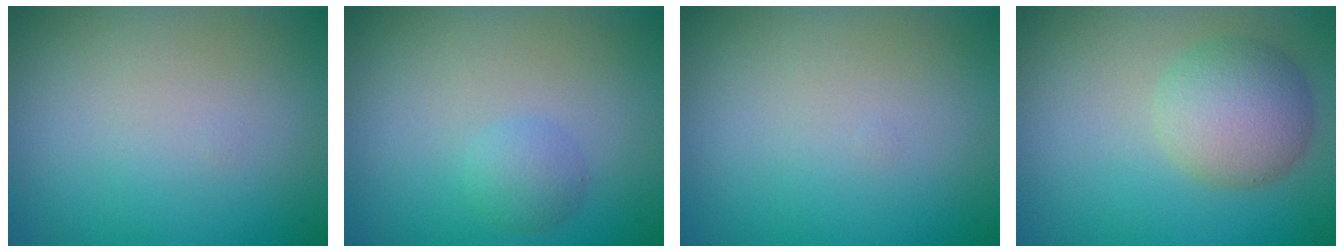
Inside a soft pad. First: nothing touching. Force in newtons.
{"total": 1.6, "press": 1.6, "slide": 0.1}
{"total": 0.0}
{"total": 4.6, "press": 4.6, "slide": 0.1}